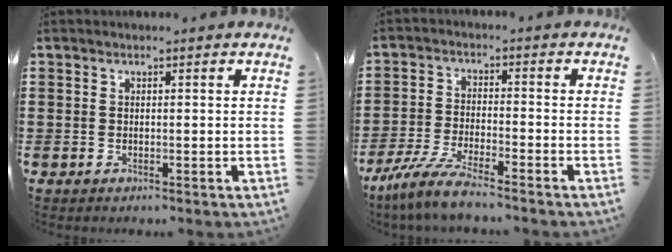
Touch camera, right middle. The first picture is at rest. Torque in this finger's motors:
{"motor_torque": [1.44, -0.70, 0.16, 0.09]}